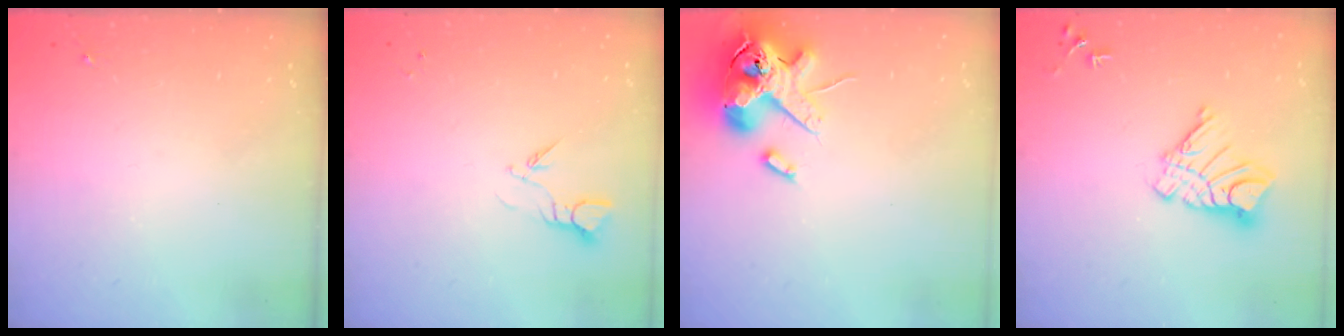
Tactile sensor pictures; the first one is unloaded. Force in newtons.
{"total": 3.2, "press": 3.1, "slide": 0.3}
{"total": 15.3, "press": 15.1, "slide": 2.6}
{"total": 11.1, "press": 11.0, "slide": 1.0}